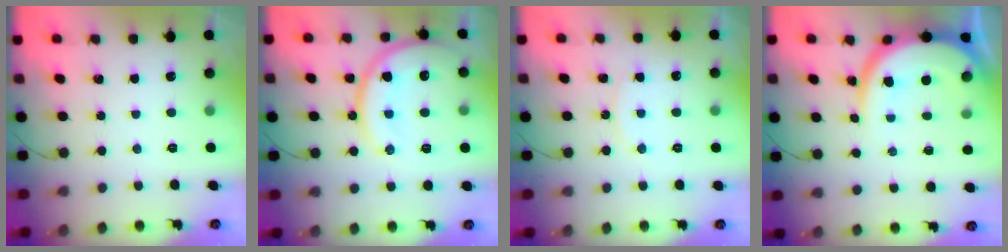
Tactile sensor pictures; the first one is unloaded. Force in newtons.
{"total": 16.5, "press": 16.4, "slide": 1.6}
{"total": 6.4, "press": 6.4, "slide": 0.6}
{"total": 12.7, "press": 12.7, "slide": 1.1}